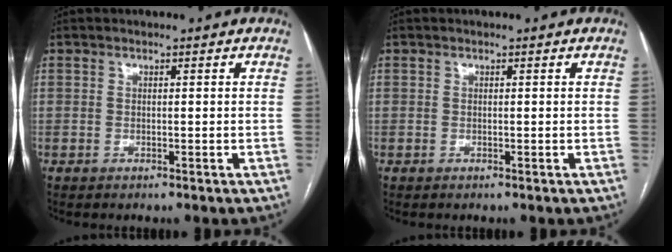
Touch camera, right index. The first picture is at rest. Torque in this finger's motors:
{"motor_torque": [0.01, 0.01, 0.00, 0.00]}